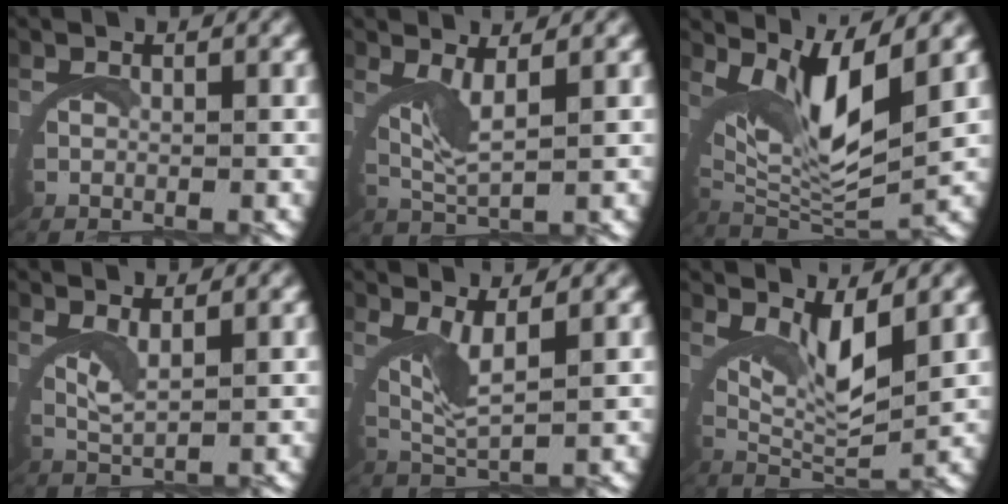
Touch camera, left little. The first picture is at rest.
{"total": 4.0, "force": [2.3, 0.5, 3.3], "torque": [-0.071, -0.001, 0.042]}
{"total": 8.5, "force": [3.1, 3.5, 7.1], "torque": [-0.146, -0.011, 0.062]}
{"total": 2.4, "force": [1.7, -0.2, 1.7], "torque": [-0.041, -0.006, 0.037]}
{"total": 4.5, "force": [2.3, 0.7, 3.8], "torque": [-0.080, -0.001, 0.043]}
{"total": 5.0, "force": [3.0, 1.1, 3.9], "torque": [-0.074, -0.012, 0.056]}